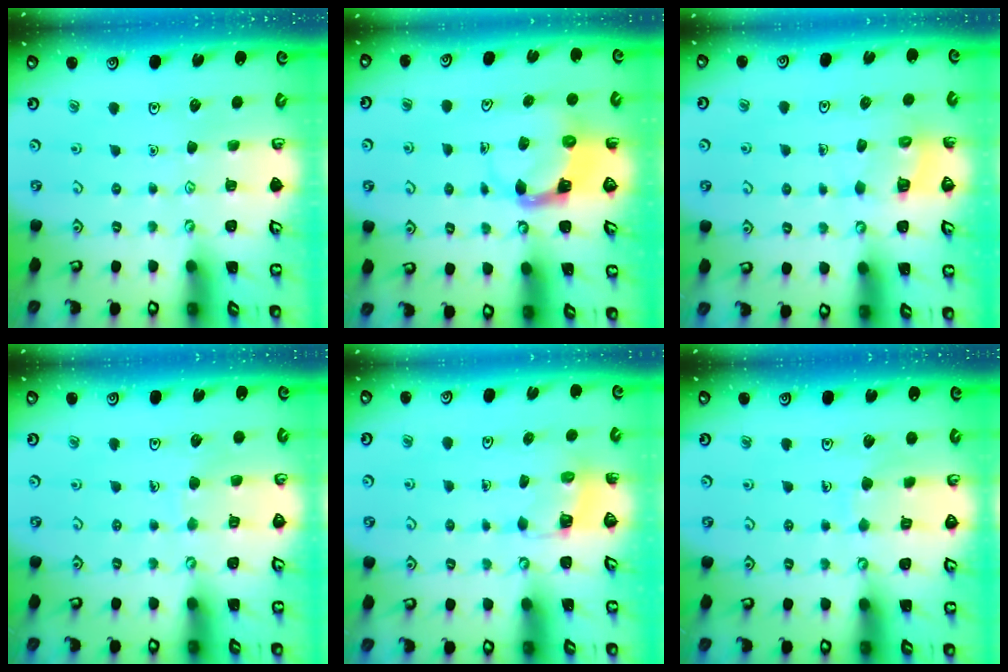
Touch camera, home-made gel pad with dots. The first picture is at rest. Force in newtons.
{"total": 3.8, "press": 3.7, "slide": 0.7}
{"total": 4.6, "press": 4.6, "slide": 0.2}
{"total": 3.7, "press": 3.7, "slide": 0.3}
{"total": 2.9, "press": 2.9, "slide": 0.2}
{"total": 4.6, "press": 4.6, "slide": 0.4}